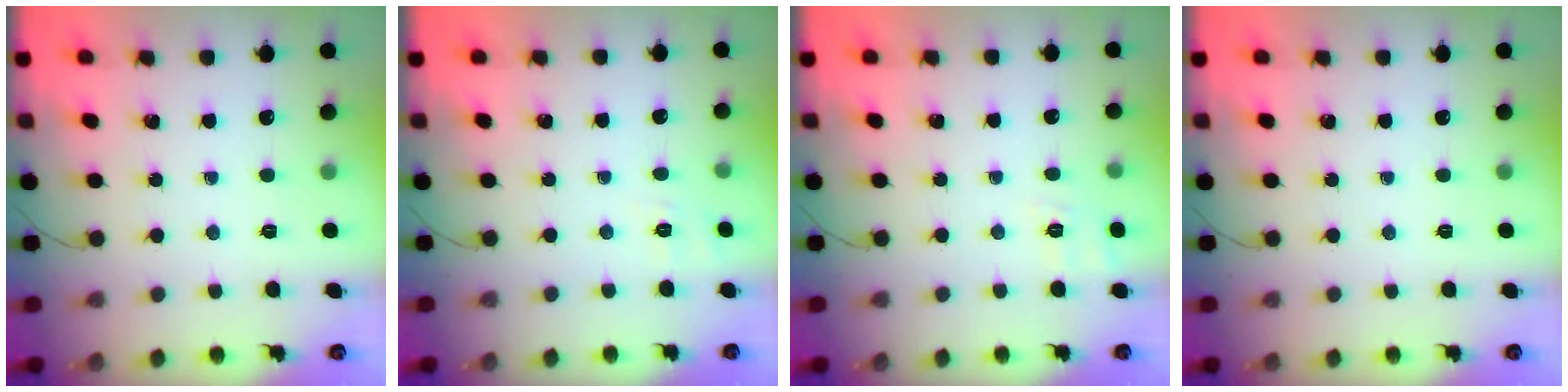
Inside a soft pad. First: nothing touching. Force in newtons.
{"total": 1.9, "press": 0.3, "slide": 1.9}
{"total": 2.7, "press": 1.9, "slide": 2.0}
{"total": 0.0}